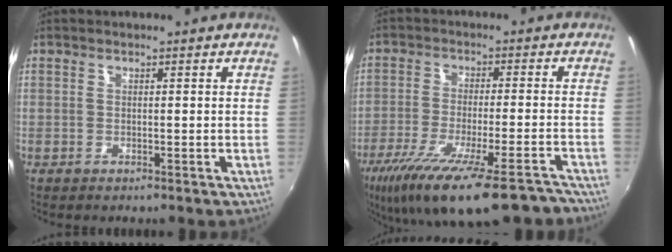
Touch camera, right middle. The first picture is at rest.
{"total": 21.2, "force": [-15.8, 5.1, 13.1], "torque": [-0.237, -0.061, -0.242]}